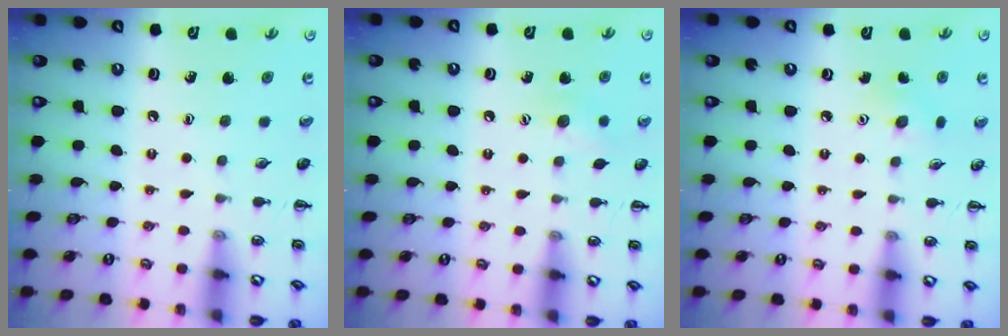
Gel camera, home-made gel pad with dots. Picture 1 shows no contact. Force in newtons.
{"total": 6.6, "press": 6.5, "slide": 1.1}
{"total": 3.6, "press": 3.5, "slide": 0.9}